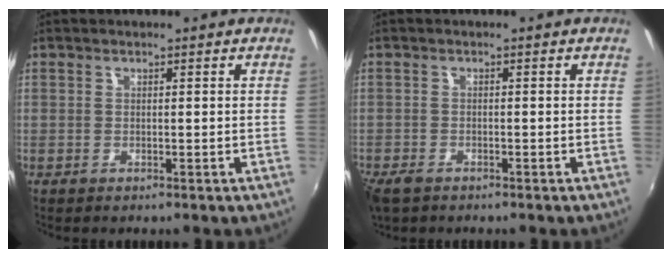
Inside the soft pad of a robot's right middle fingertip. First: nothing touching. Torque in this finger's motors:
{"motor_torque": [0.45, -0.49, 0.11, 0.05]}